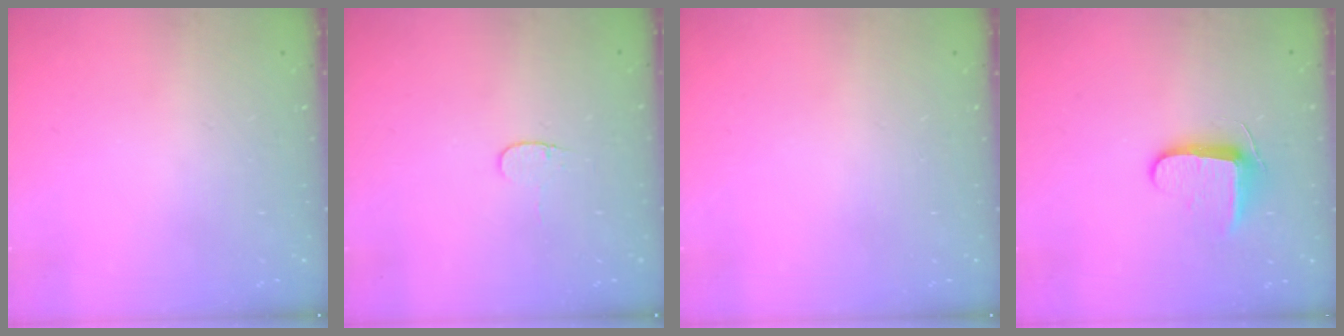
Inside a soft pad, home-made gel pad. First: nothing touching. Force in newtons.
{"total": 3.4, "press": 3.4, "slide": 0.4}
{"total": 0.0}
{"total": 9.1, "press": 9.0, "slide": 1.0}